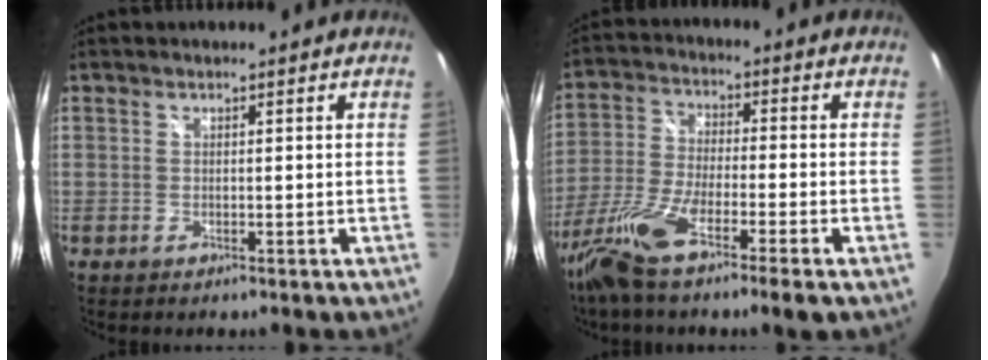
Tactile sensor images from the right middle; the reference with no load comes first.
{"total": 12.2, "force": [-7.7, 1.6, 9.3], "torque": [-0.203, -0.026, -0.155]}